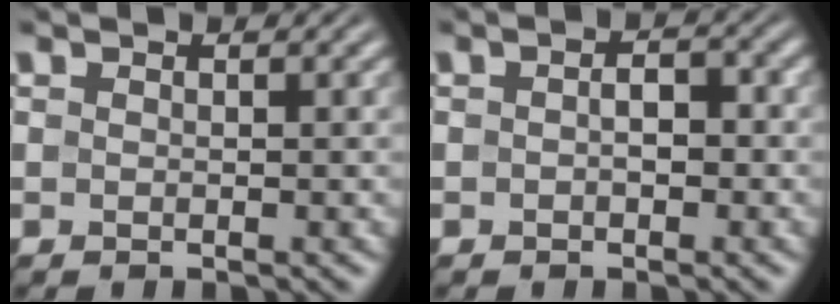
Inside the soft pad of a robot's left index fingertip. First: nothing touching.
{"total": 1.8, "force": [-0.2, 1.1, 1.4], "torque": [-0.023, 0.003, -0.006]}